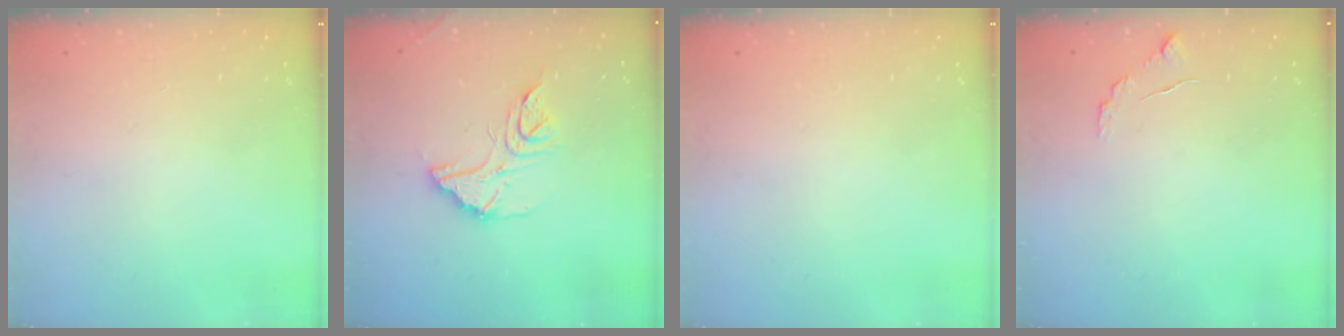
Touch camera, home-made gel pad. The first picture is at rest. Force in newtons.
{"total": 13.2, "press": 13.1, "slide": 1.3}
{"total": 0.0}
{"total": 6.3, "press": 6.3, "slide": 0.5}